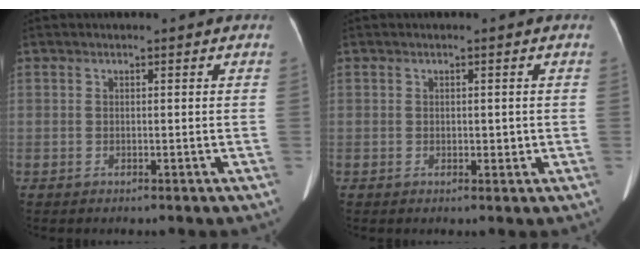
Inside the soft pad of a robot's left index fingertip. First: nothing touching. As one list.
[{"total": 1.2, "force": [-0.5, 0.7, 0.7], "torque": [-0.006, -0.018, -0.010]}]